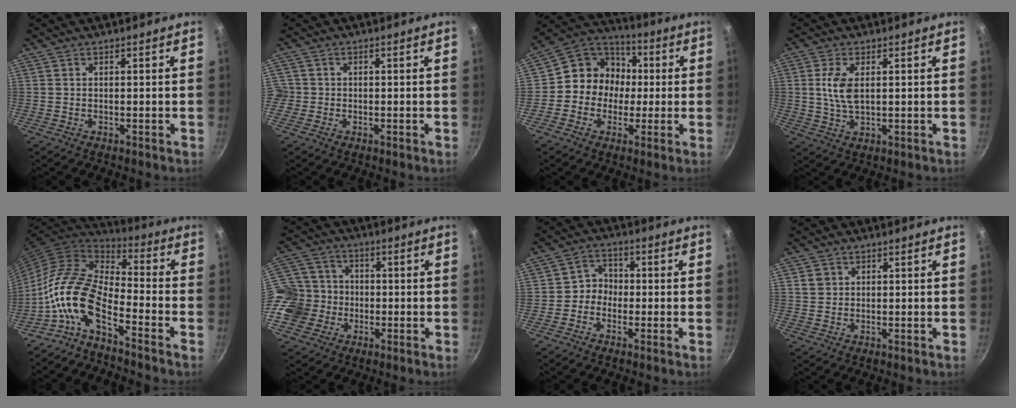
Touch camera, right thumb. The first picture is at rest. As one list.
[{"total": 3.7, "force": [-1.0, 3.5, 0.7], "torque": [-0.001, 0.009, -0.020]}, {"total": 11.9, "force": [-0.2, 10.8, 5.1], "torque": [-0.036, 0.029, -0.023]}, {"total": 5.8, "force": [1.0, 2.8, 5.0], "torque": [-0.105, -0.002, 0.022]}, {"total": 13.8, "force": [-7.1, 6.2, 10.1], "torque": [-0.192, 0.070, -0.163]}, {"total": 13.0, "force": [-3.3, 11.5, 5.0], "torque": [-0.077, 0.035, -0.069]}, {"total": 4.0, "force": [-1.2, 3.5, 1.4], "torque": [0.003, 0.019, -0.030]}, {"total": 2.2, "force": [0.7, 2.0, 0.7], "torque": [-0.004, 0.005, 0.012]}]